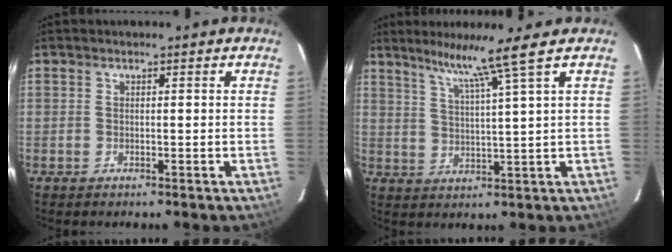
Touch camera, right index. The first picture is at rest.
{"total": 7.5, "force": [5.4, -2.4, 4.6], "torque": [-0.082, -0.010, 0.100]}